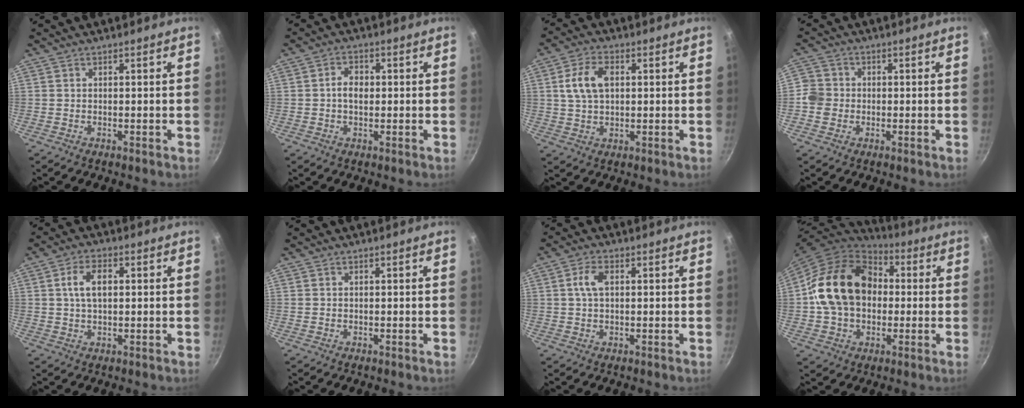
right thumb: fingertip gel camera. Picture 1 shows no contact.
{"total": 3.6, "force": [0.0, 2.5, 2.6], "torque": [-0.039, 0.010, -0.004]}
{"total": 7.7, "force": [1.6, 4.7, 5.9], "torque": [-0.113, 0.008, 0.031]}
{"total": 4.5, "force": [-0.7, 4.2, 1.3], "torque": [-0.011, 0.008, -0.021]}
{"total": 5.8, "force": [1.1, 3.1, 4.7], "torque": [-0.086, 0.008, 0.020]}
{"total": 0.0}
{"total": 3.9, "force": [0.8, 2.2, 3.1], "torque": [-0.070, 0.006, 0.015]}
{"total": 19.5, "force": [0.2, 14.4, 13.1], "torque": [-0.225, 0.029, -0.002]}